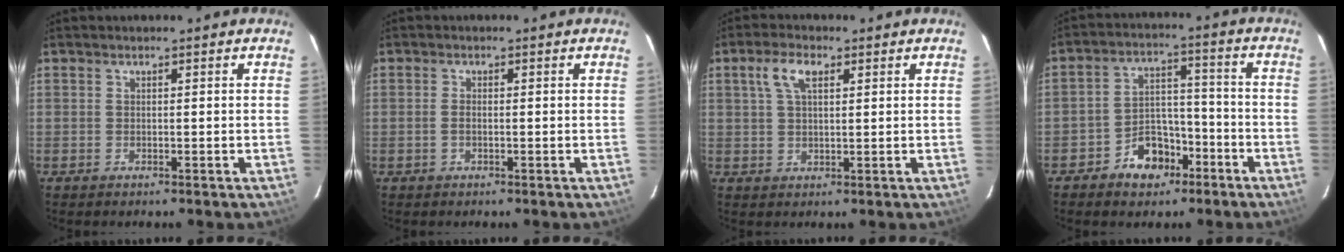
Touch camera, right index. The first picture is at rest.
{"total": 1.0, "force": [-0.3, 0.5, 0.7], "torque": [-0.014, 0.004, -0.006]}
{"total": 4.9, "force": [2.0, 2.3, 3.9], "torque": [-0.076, 0.013, 0.038]}
{"total": 8.6, "force": [-5.6, 5.5, 3.5], "torque": [-0.066, 0.029, -0.081]}